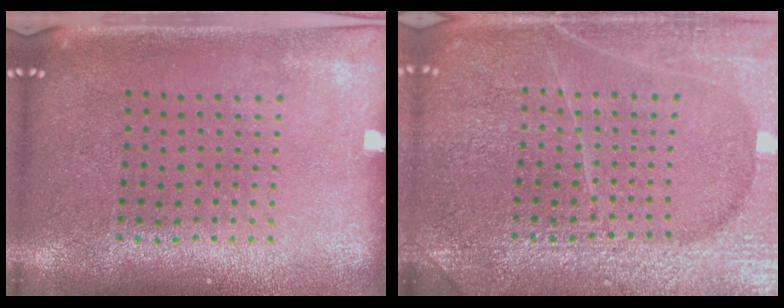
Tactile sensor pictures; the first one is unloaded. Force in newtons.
{"total": 6.7, "press": 6.6, "slide": 0.9}